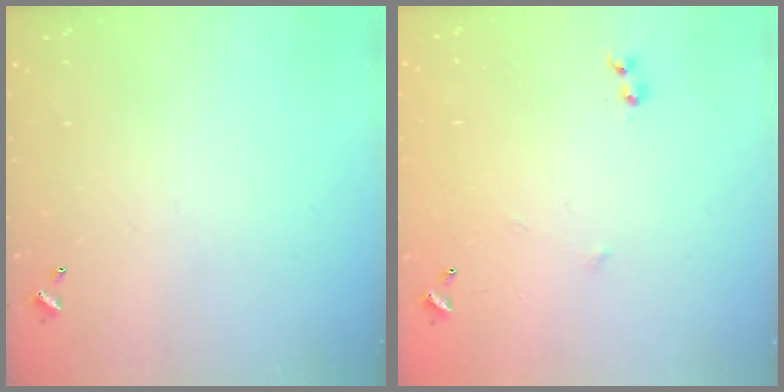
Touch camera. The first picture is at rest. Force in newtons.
{"total": 6.1, "press": 6.0, "slide": 0.9}